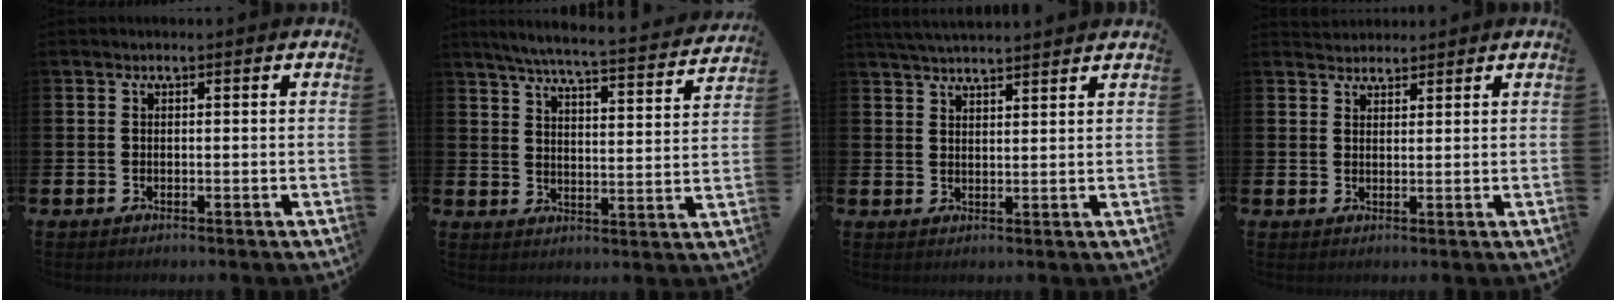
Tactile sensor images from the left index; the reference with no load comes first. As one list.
[{"total": 5.9, "force": [5.5, 0.1, 2.3], "torque": [-0.053, -0.046, 0.089]}, {"total": 3.9, "force": [3.8, 0.0, 0.5], "torque": [-0.011, -0.017, 0.069]}, {"total": 2.5, "force": [2.4, 0.8, -0.2], "torque": [0.013, -0.010, 0.041]}]